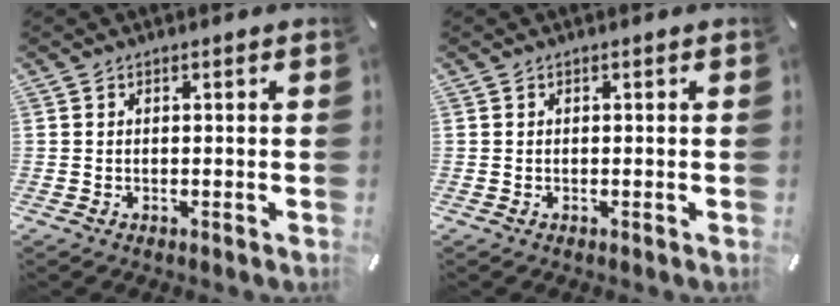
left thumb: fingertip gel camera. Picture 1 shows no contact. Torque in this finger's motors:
{"motor_torque": [-0.01, -0.01, -0.03, 0.03, 0.00]}